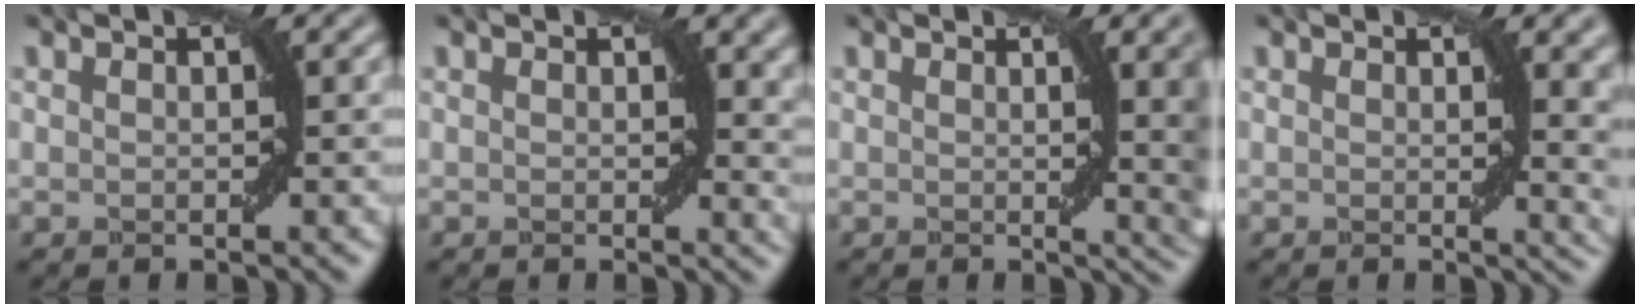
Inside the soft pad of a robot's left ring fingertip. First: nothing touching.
{"total": 2.8, "force": [0.9, 1.6, 2.1], "torque": [-0.018, -0.006, 0.010]}
{"total": 7.3, "force": [0.9, 2.3, 6.9], "torque": [-0.051, 0.004, 0.013]}
{"total": 5.1, "force": [1.2, 1.9, 4.6], "torque": [-0.033, -0.005, 0.022]}